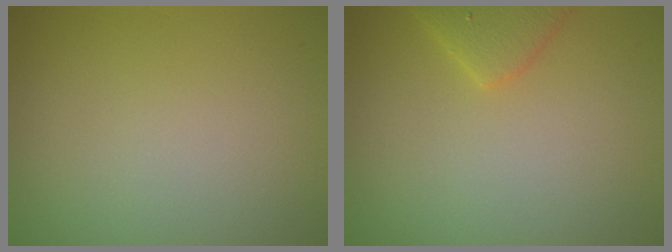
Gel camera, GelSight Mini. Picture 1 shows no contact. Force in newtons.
{"total": 2.3, "press": 2.3, "slide": 0.2}